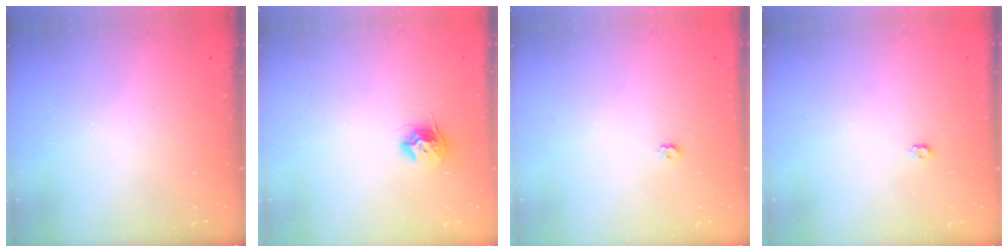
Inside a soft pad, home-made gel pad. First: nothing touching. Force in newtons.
{"total": 9.1, "press": 9.1, "slide": 0.4}
{"total": 3.7, "press": 3.7, "slide": 0.4}
{"total": 3.7, "press": 3.7, "slide": 0.4}